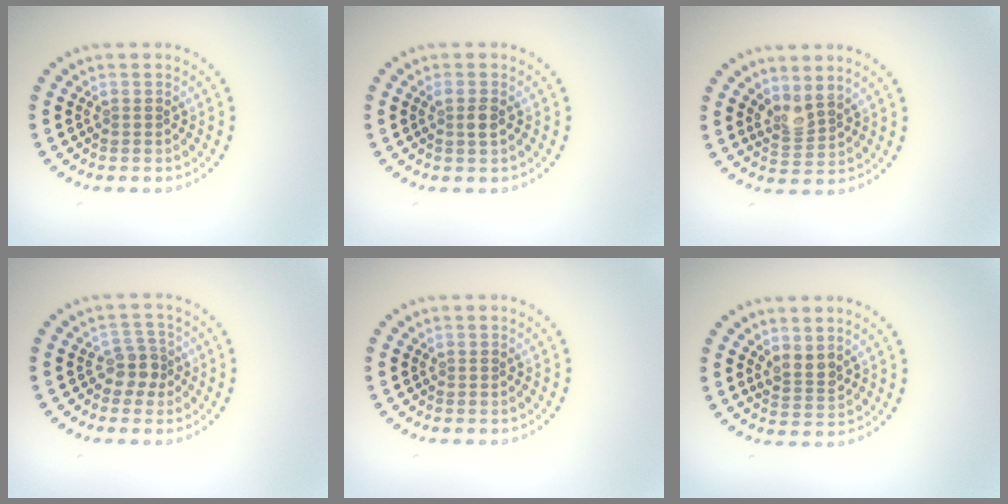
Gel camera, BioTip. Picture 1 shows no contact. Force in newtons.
{"total": 1.2, "press": 1.0, "slide": 0.5}
{"total": 2.2, "press": 1.6, "slide": 1.4}
{"total": 2.3, "press": 1.8, "slide": 1.4}
{"total": 0.0}
{"total": 1.9, "press": 1.6, "slide": 1.0}